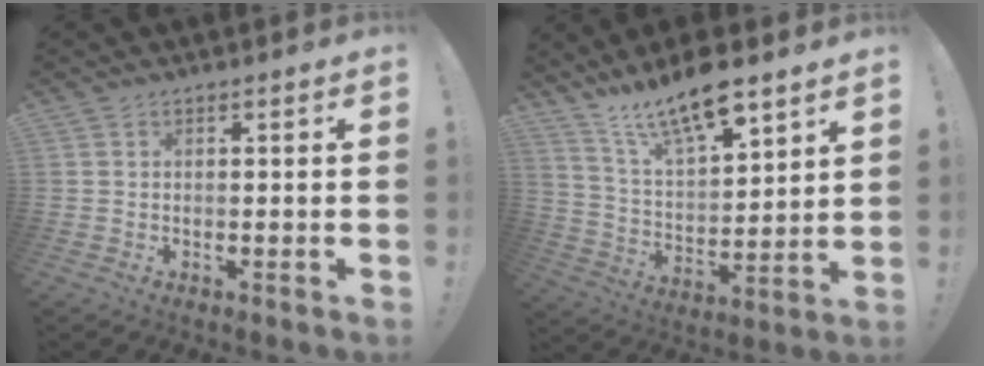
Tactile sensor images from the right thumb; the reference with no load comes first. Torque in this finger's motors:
{"motor_torque": [-0.53, 1.01, 0.90, 1.14, 0.29]}